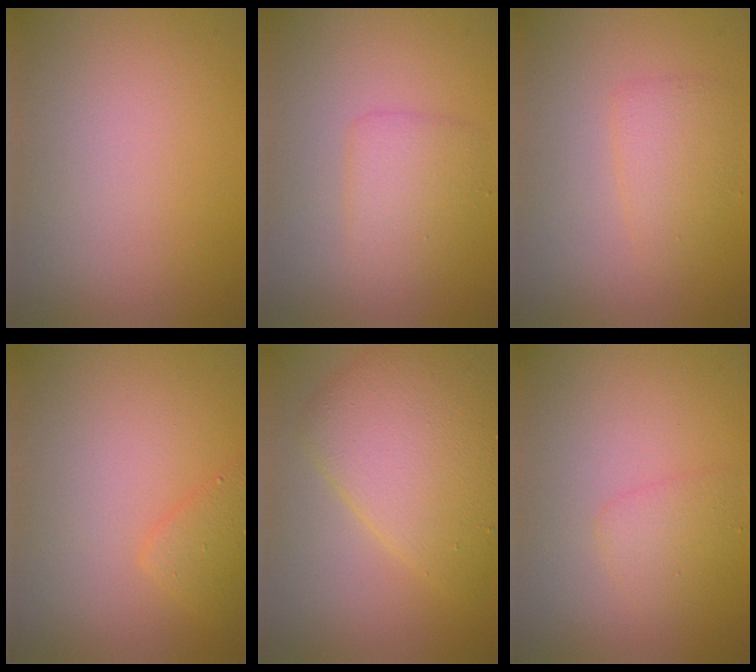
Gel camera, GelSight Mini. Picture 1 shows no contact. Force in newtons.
{"total": 2.7, "press": 2.7, "slide": 0.1}
{"total": 2.2, "press": 2.2, "slide": 0.0}
{"total": 2.0, "press": 2.0, "slide": 0.0}
{"total": 6.9, "press": 6.9, "slide": 0.1}
{"total": 1.9, "press": 1.9, "slide": 0.0}